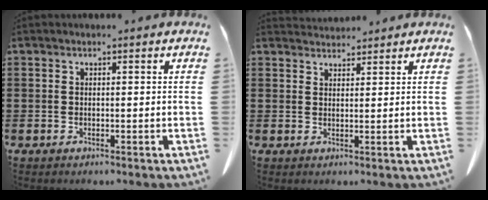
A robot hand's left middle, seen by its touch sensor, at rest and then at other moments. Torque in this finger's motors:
{"motor_torque": [-0.46, 0.47, -0.31, -0.02]}